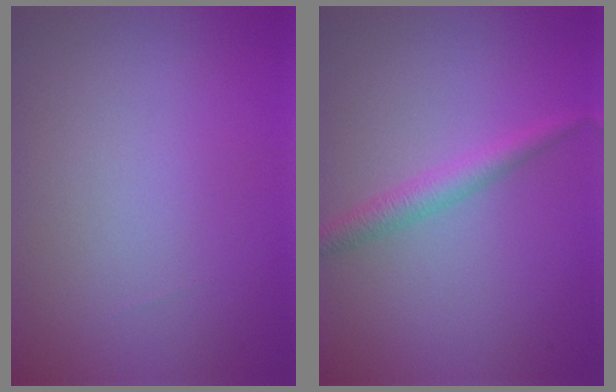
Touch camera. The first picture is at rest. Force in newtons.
{"total": 2.2, "press": 2.2, "slide": 0.1}